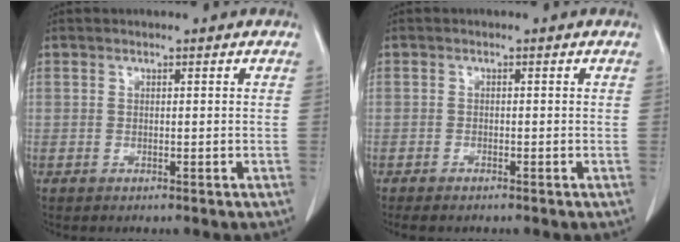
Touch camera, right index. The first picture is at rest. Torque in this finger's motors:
{"motor_torque": [0.16, -0.20, 0.03, 0.01]}